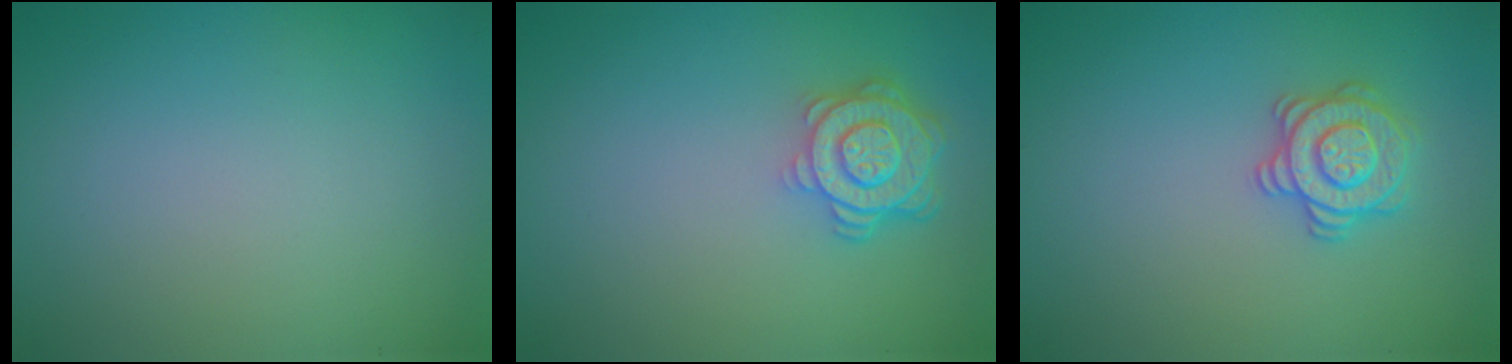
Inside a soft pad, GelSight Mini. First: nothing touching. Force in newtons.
{"total": 4.4, "press": 3.7, "slide": 2.3}
{"total": 2.8, "press": 2.8, "slide": 0.4}